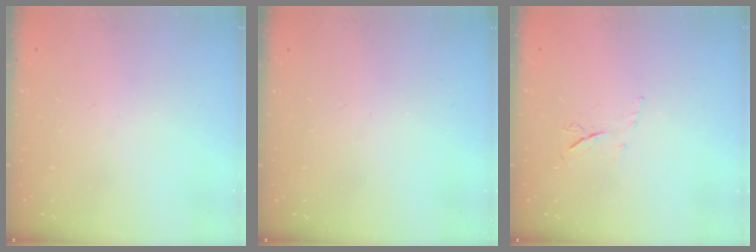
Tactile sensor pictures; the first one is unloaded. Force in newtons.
{"total": 0.0}
{"total": 4.7, "press": 4.6, "slide": 0.8}